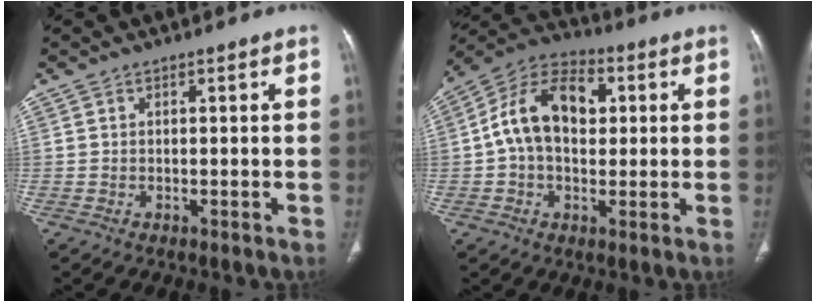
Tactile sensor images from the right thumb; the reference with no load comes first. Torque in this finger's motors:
{"motor_torque": [1.71, 1.70, 0.81, -0.59, 0.16]}